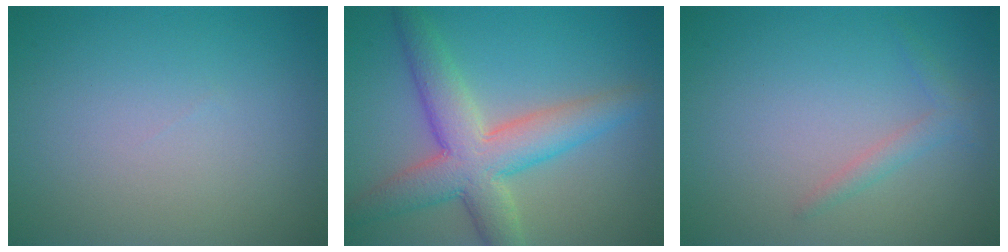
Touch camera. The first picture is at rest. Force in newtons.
{"total": 7.0, "press": 7.0, "slide": 0.2}
{"total": 1.3, "press": 1.3, "slide": 0.0}